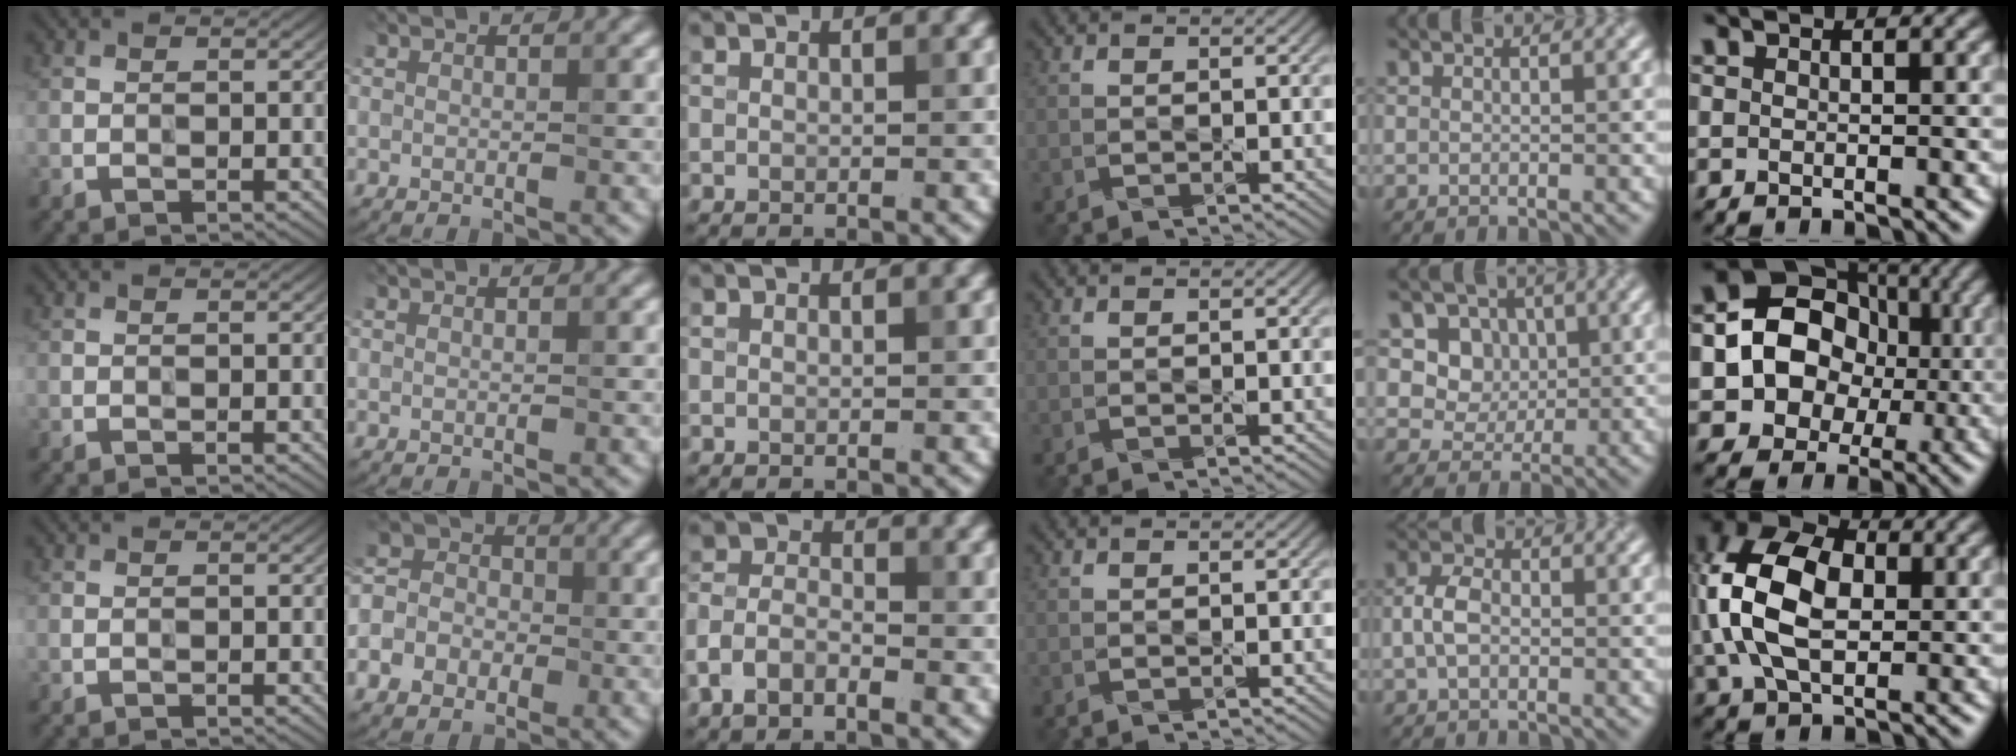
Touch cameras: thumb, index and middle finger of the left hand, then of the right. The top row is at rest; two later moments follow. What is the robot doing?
{"motion": "wipe", "object": "paper plate"}